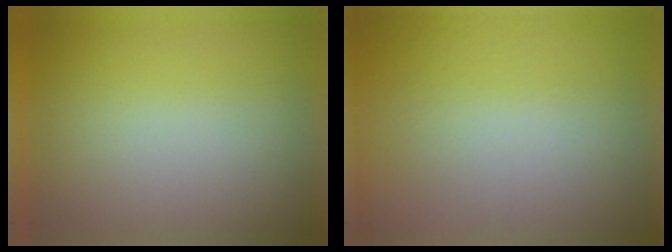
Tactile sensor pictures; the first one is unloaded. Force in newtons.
{"total": 6.1}